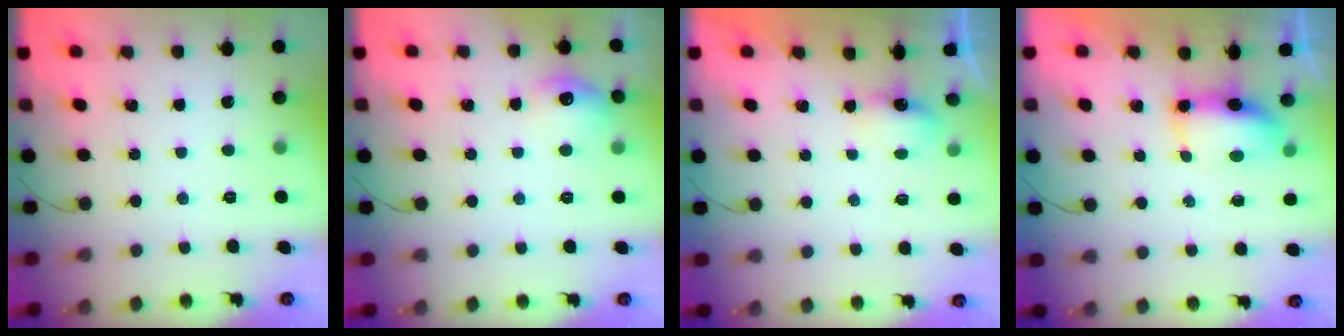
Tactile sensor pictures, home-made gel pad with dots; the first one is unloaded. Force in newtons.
{"total": 9.3, "press": 9.3, "slide": 0.3}
{"total": 4.7, "press": 4.5, "slide": 1.3}
{"total": 6.8, "press": 6.8, "slide": 0.7}